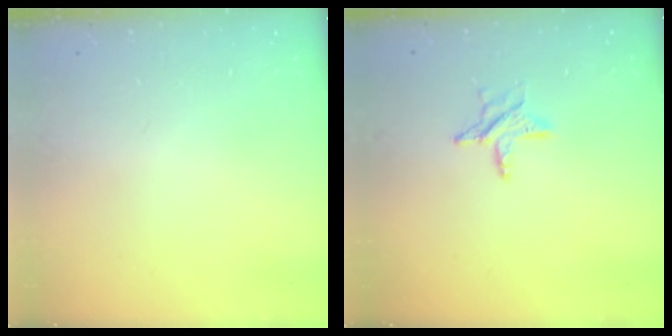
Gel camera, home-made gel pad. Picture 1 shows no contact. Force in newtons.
{"total": 6.6, "press": 6.5, "slide": 0.4}